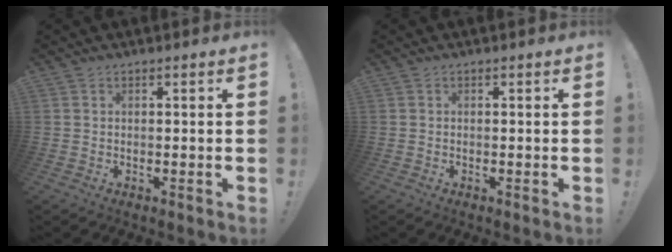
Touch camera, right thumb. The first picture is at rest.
{"total": 0.0}